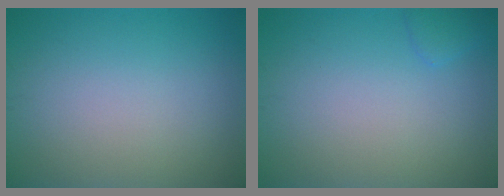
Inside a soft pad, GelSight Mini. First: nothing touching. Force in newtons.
{"total": 1.0, "press": 1.0, "slide": 0.1}